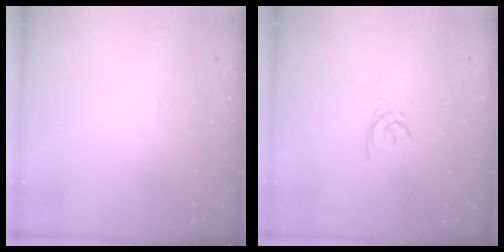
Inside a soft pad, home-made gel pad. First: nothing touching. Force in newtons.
{"total": 2.8, "press": 2.7, "slide": 0.8}